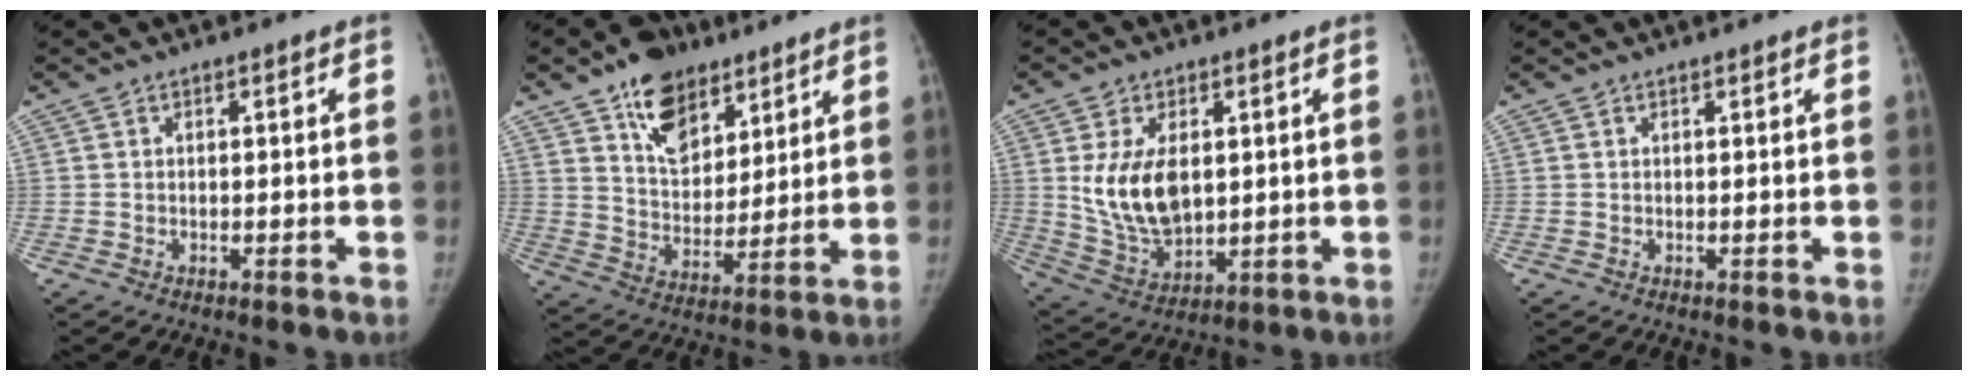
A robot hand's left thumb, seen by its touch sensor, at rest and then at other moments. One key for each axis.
{"total": 14.0, "fx": 8.8, "fy": 8.4, "fz": 6.9, "tx": -0.074, "ty": -0.046, "tz": 0.152}
{"total": 12.1, "fx": 2.0, "fy": 7.3, "fz": 9.5, "tx": -0.157, "ty": -0.018, "tz": 0.054}
{"total": 1.1, "fx": 1.0, "fy": 0.2, "fz": 0.4, "tx": -0.001, "ty": 0.004, "tz": 0.014}